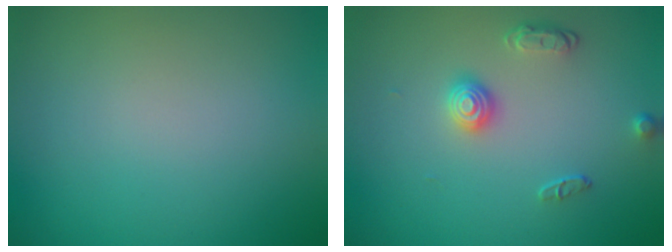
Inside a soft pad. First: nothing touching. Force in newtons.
{"total": 2.1, "press": 1.6, "slide": 1.4}